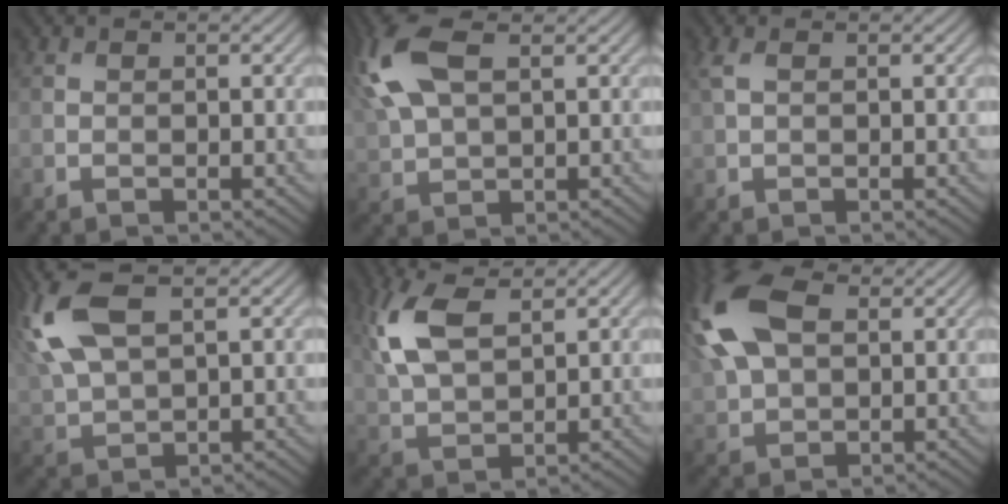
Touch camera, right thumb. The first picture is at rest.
{"total": 12.0, "force": [4.7, 5.9, 9.4], "torque": [-0.249, 0.023, 0.087]}
{"total": 1.7, "force": [0.8, 0.5, 1.4], "torque": [-0.040, 0.007, 0.016]}
{"total": 11.7, "force": [4.9, 5.3, 9.3], "torque": [-0.245, 0.019, 0.094]}
{"total": 9.9, "force": [4.4, 4.5, 7.7], "torque": [-0.203, 0.018, 0.087]}
{"total": 14.7, "force": [4.9, 8.3, 11.1], "torque": [-0.285, 0.029, 0.089]}